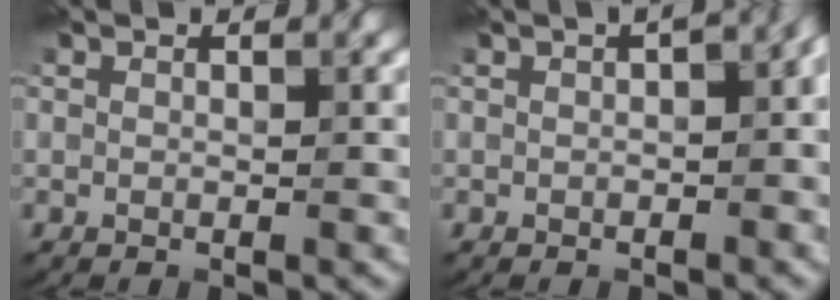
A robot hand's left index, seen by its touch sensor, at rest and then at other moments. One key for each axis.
{"total": 4.2, "fx": 0.2, "fy": 2.2, "fz": 3.6, "tx": -0.017, "ty": 0.012, "tz": 0.002}